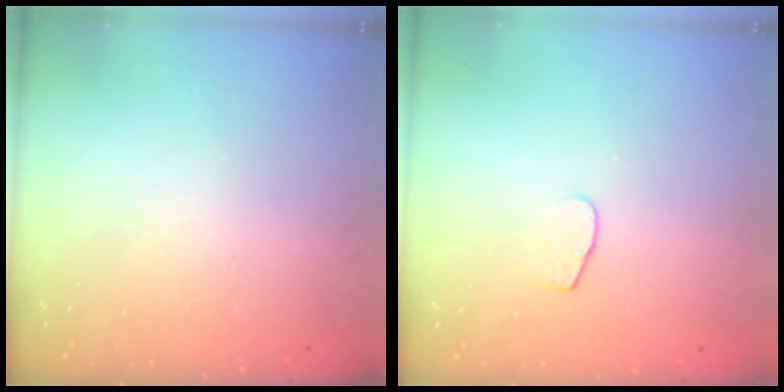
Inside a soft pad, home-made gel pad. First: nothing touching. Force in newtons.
{"total": 5.4, "press": 5.4, "slide": 0.5}